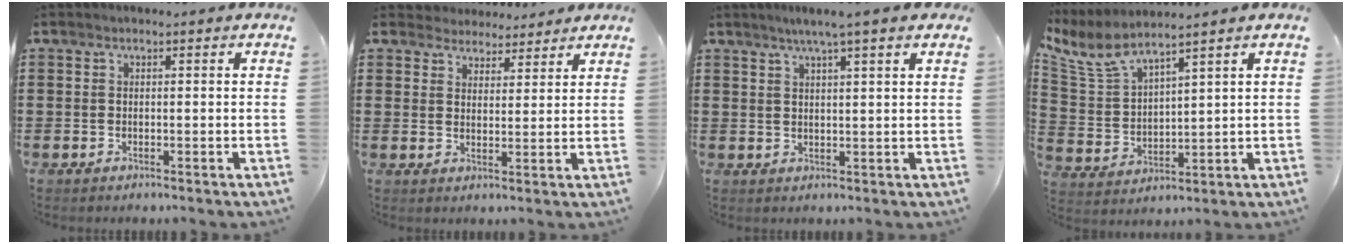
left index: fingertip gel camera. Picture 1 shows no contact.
{"total": 3.6, "force": [3.4, 1.2, -0.4], "torque": [-0.009, -0.005, 0.064]}
{"total": 3.6, "force": [2.6, -0.3, 2.5], "torque": [-0.055, 0.000, 0.045]}
{"total": 6.4, "force": [5.3, 1.5, 3.2], "torque": [-0.093, -0.025, 0.092]}